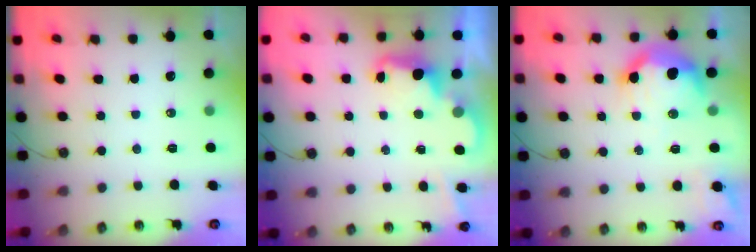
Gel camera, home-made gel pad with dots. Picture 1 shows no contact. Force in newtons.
{"total": 2.5, "press": 2.4, "slide": 0.5}
{"total": 18.9, "press": 18.8, "slide": 1.7}